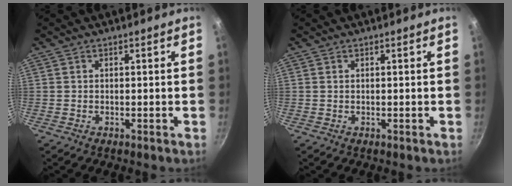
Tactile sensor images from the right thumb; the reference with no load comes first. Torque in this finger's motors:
{"motor_torque": [-0.40, 0.13, -0.23, 0.62, 0.10]}